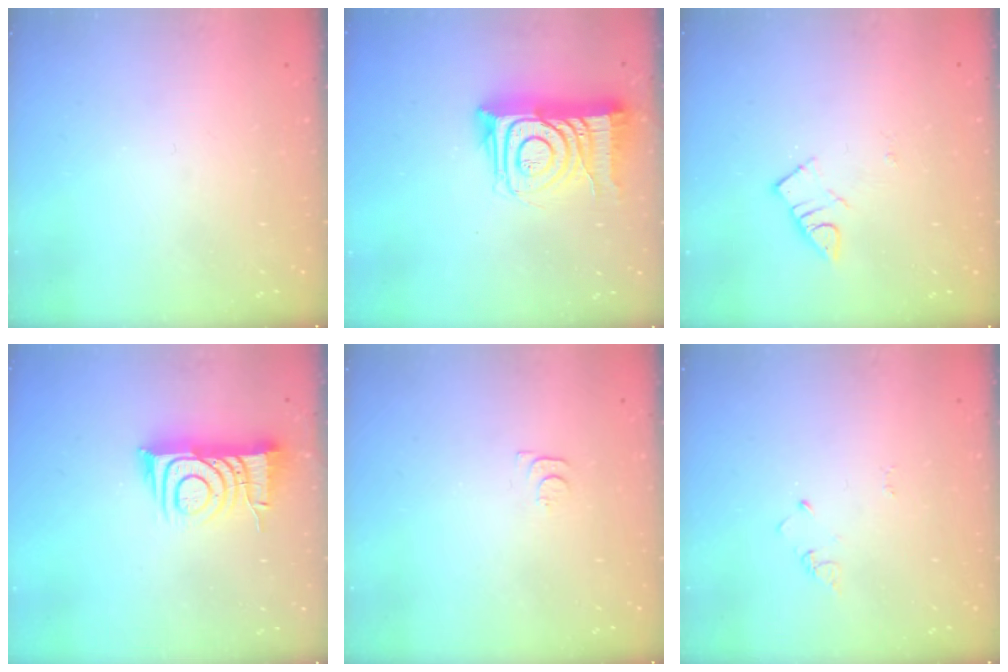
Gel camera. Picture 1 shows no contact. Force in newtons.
{"total": 15.0, "press": 14.9, "slide": 1.1}
{"total": 3.3, "press": 3.3, "slide": 0.1}
{"total": 10.5, "press": 10.4, "slide": 1.3}
{"total": 4.0, "press": 4.0, "slide": 0.5}
{"total": 2.4, "press": 2.4, "slide": 0.3}